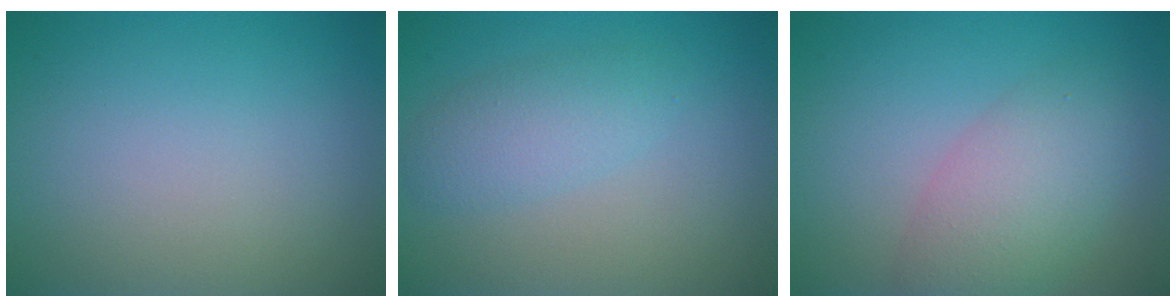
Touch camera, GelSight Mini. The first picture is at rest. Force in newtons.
{"total": 2.7, "press": 2.7, "slide": 0.1}
{"total": 4.9, "press": 4.9, "slide": 0.3}